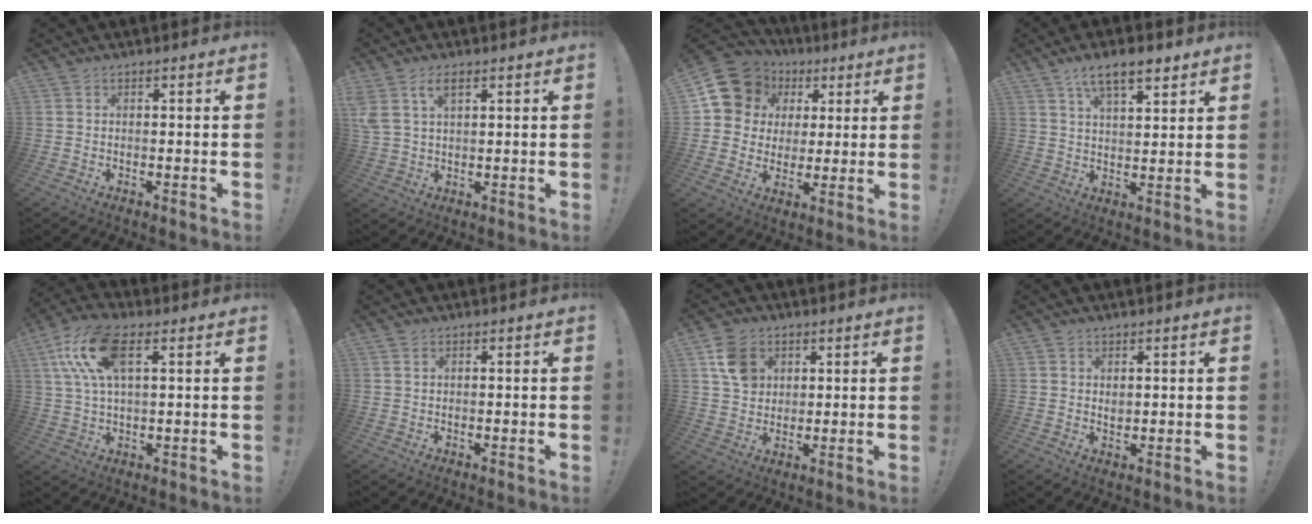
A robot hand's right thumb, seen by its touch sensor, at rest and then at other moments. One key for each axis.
{"total": 4.2, "fx": 2.4, "fy": 1.8, "fz": 2.9, "tx": -0.058, "ty": -0.005, "tz": 0.047}
{"total": 13.3, "fx": 5.7, "fy": 11.1, "fz": 4.6, "tx": -0.077, "ty": -0.025, "tz": 0.123}
{"total": 9.1, "fx": 6.0, "fy": 3.3, "fz": 6.1, "tx": -0.094, "ty": -0.023, "tz": 0.105}
{"total": 14.7, "fx": 5.4, "fy": 6.6, "fz": 12.0, "tx": -0.235, "ty": -0.002, "tz": 0.099}
{"total": 0.8, "fx": 0.5, "fy": 0.4, "fz": 0.4, "tx": -0.008, "ty": 0.002, "tz": 0.010}
{"total": 9.6, "fx": 3.9, "fy": 7.8, "fz": 4.0, "tx": -0.046, "ty": -0.011, "tz": 0.078}
{"total": 2.0, "fx": 0.9, "fy": 1.6, "fz": 0.9, "tx": -0.007, "ty": -0.002, "tz": 0.013}